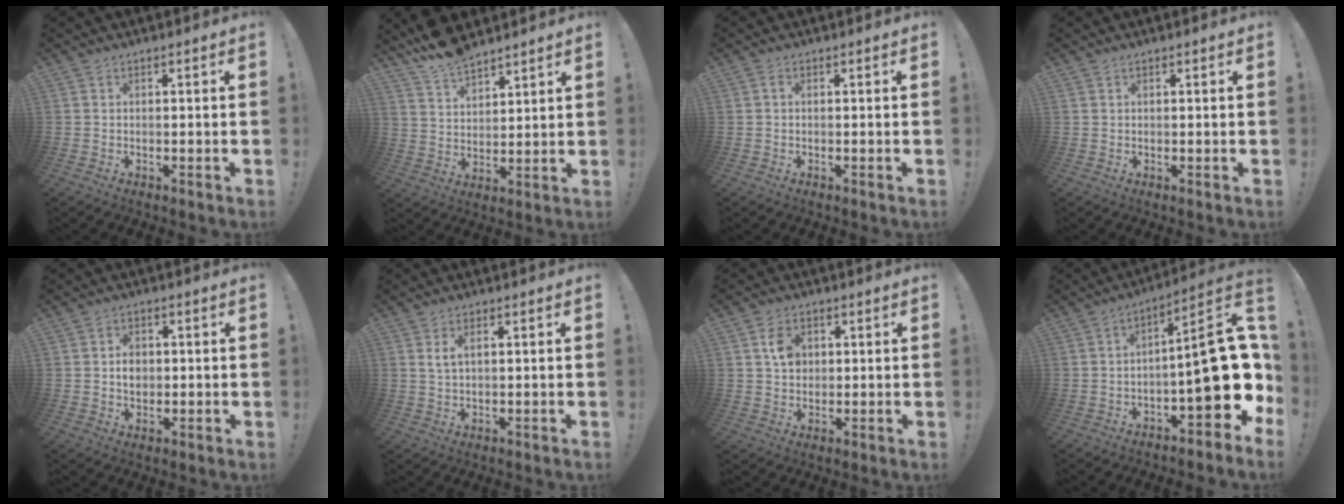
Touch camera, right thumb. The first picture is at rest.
{"total": 10.8, "force": [9.4, 4.8, 2.6], "torque": [-0.055, -0.071, 0.182]}
{"total": 0.8, "force": [0.1, 0.5, 0.7], "torque": [-0.007, 0.000, 0.000]}
{"total": 0.7, "force": [0.5, 0.4, 0.1], "torque": [0.005, -0.004, 0.009]}
{"total": 4.4, "force": [0.1, 3.8, 2.3], "torque": [-0.016, -0.002, -0.002]}
{"total": 3.9, "force": [1.8, 1.8, 3.0], "torque": [-0.051, 0.000, 0.031]}
{"total": 6.2, "force": [1.6, 4.9, 3.5], "torque": [-0.042, 0.002, 0.027]}
{"total": 20.8, "force": [-1.6, 7.1, 19.5], "torque": [-0.263, 0.010, -0.017]}